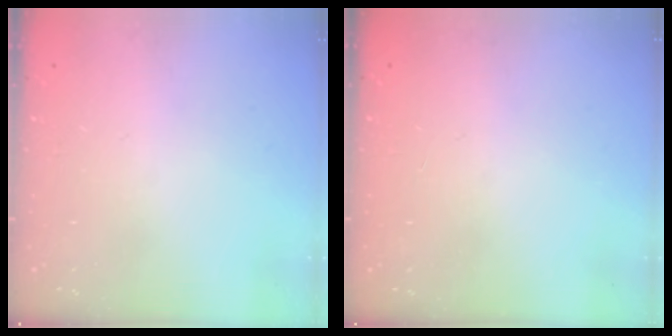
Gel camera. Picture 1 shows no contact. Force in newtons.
{"total": 0.0}